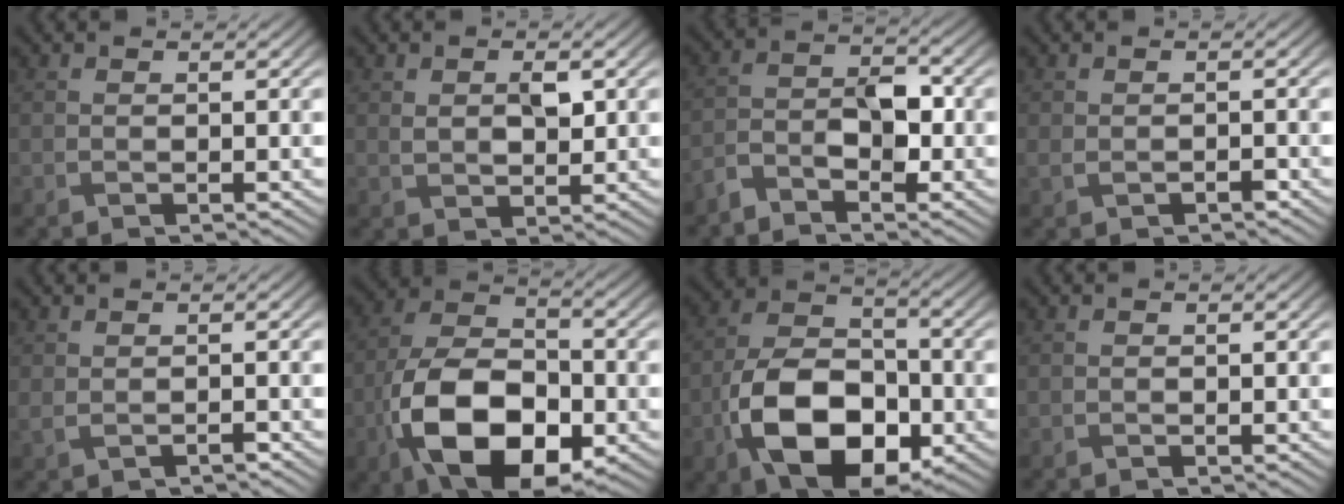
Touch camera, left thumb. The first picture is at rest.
{"total": 3.5, "force": [0.9, 2.0, 2.8], "torque": [-0.060, -0.003, 0.021]}
{"total": 5.1, "force": [-3.0, 2.5, 3.3], "torque": [-0.061, 0.006, -0.067]}
{"total": 1.7, "force": [-0.7, 1.0, 1.1], "torque": [-0.024, -0.005, -0.009]}
{"total": 1.4, "force": [-0.4, 0.7, 1.1], "torque": [-0.027, -0.004, -0.004]}
{"total": 15.7, "force": [-6.0, 9.1, 11.3], "torque": [-0.234, -0.026, -0.118]}
{"total": 14.3, "force": [-5.4, 8.8, 10.0], "torque": [-0.213, -0.021, -0.108]}
{"total": 0.0}